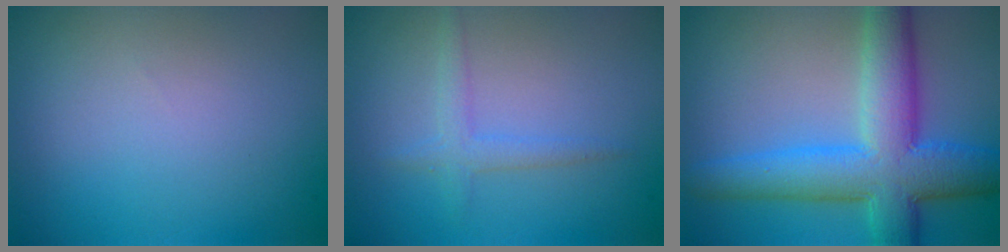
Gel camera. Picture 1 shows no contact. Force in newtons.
{"total": 1.8, "press": 1.8, "slide": 0.2}
{"total": 9.1, "press": 9.1, "slide": 0.2}